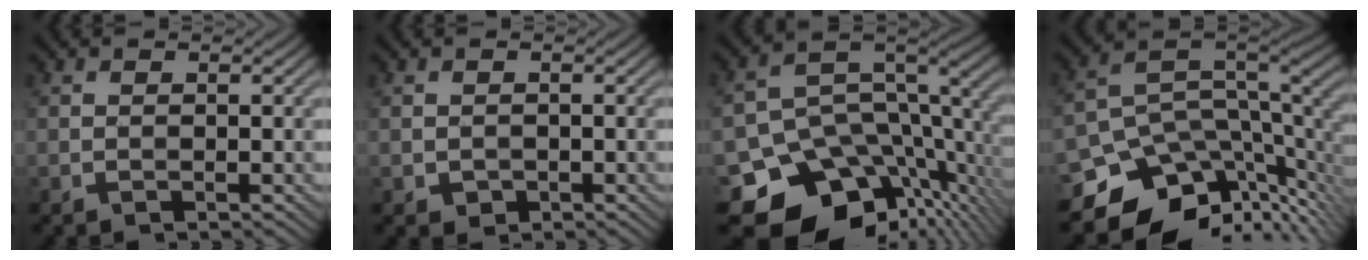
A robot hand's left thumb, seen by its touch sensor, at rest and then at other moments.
{"total": 1.2, "force": [-0.3, 1.1, 0.4], "torque": [-0.010, -0.008, -0.005]}
{"total": 14.4, "force": [-6.8, 9.5, 8.4], "torque": [-0.172, -0.034, -0.099]}
{"total": 12.1, "force": [-6.3, 6.7, 7.9], "torque": [-0.162, -0.027, -0.098]}